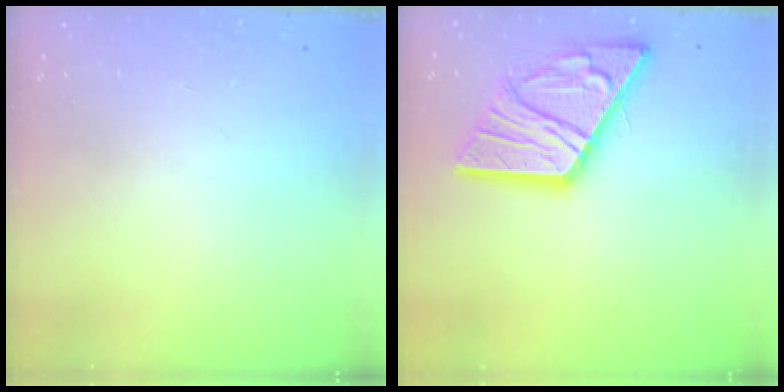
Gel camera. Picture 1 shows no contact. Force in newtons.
{"total": 15.3, "press": 15.2, "slide": 1.3}